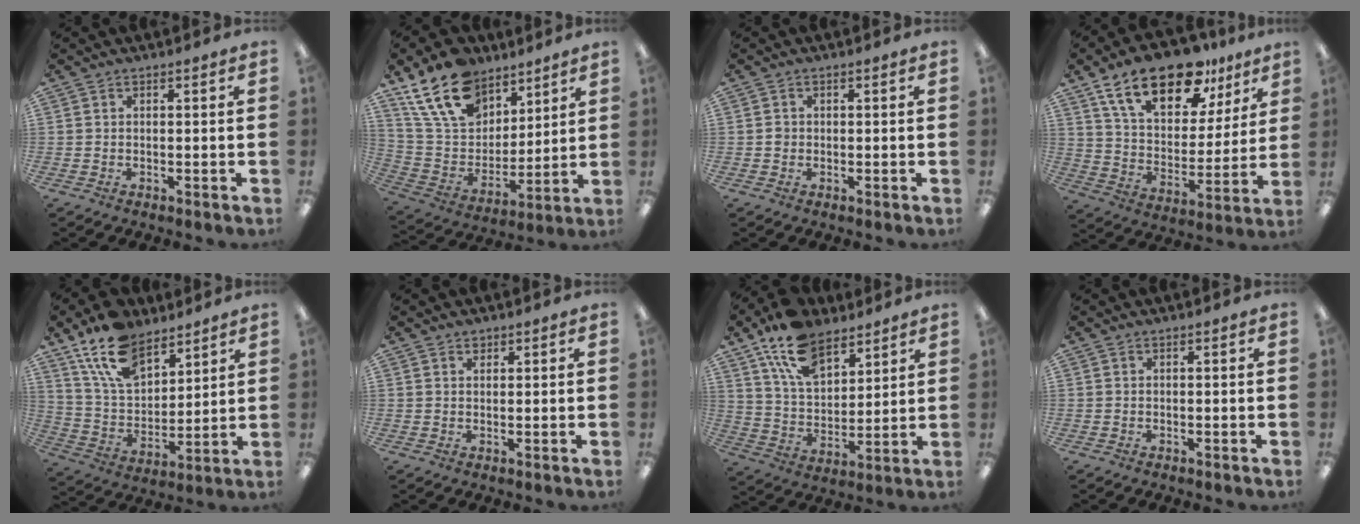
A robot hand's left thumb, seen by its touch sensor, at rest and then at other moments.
{"total": 19.6, "force": [13.2, 11.7, 8.4], "torque": [-0.165, -0.064, 0.248]}
{"total": 1.0, "force": [0.0, 1.0, 0.3], "torque": [-0.005, 0.005, -0.002]}
{"total": 20.3, "force": [13.4, 9.8, 11.7], "torque": [-0.200, -0.062, 0.234]}
{"total": 16.2, "force": [11.1, 8.7, 8.0], "torque": [-0.158, -0.043, 0.208]}
{"total": 1.2, "force": [1.0, 0.7, 0.3], "torque": [0.002, -0.002, 0.017]}
{"total": 15.7, "force": [10.6, 8.6, 7.8], "torque": [-0.152, -0.043, 0.198]}
{"total": 0.0}